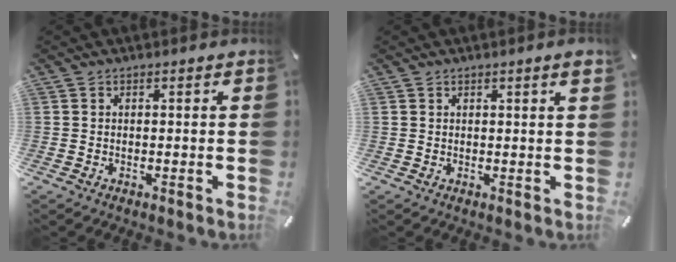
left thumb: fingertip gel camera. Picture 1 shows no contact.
{"total": 1.3, "force": [0.8, 0.2, 1.0], "torque": [-0.020, 0.003, 0.014]}